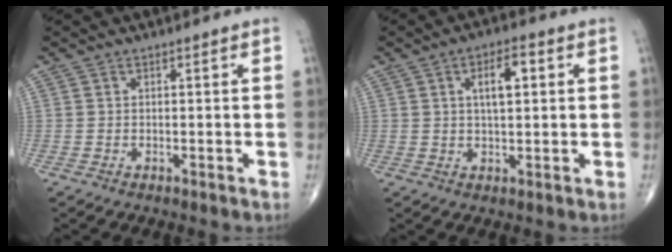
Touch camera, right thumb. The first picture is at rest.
{"total": 6.2, "force": [1.6, 2.5, 5.5], "torque": [-0.082, 0.005, 0.026]}